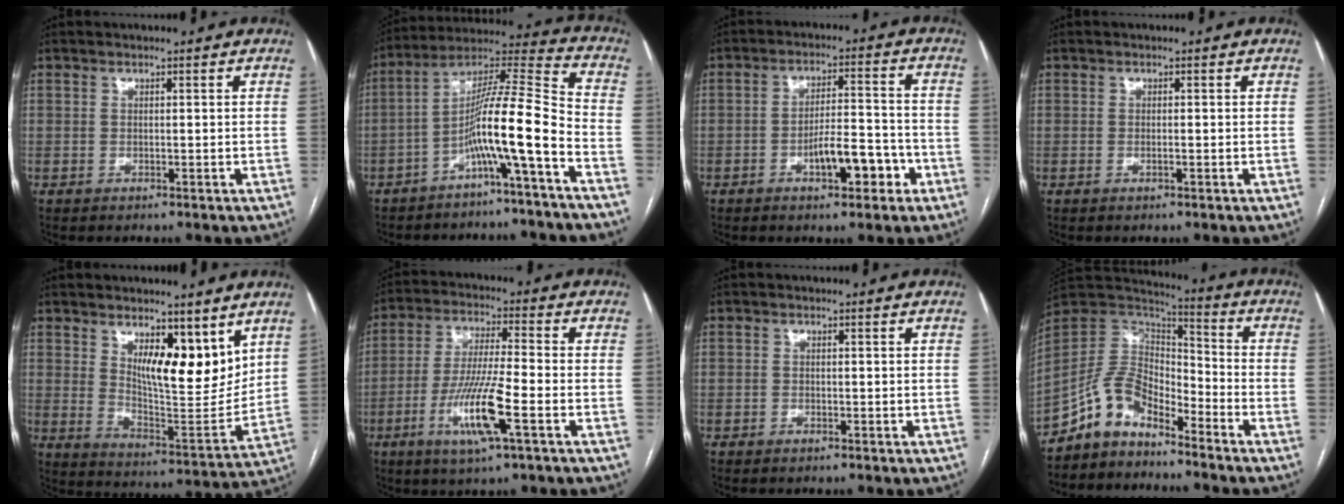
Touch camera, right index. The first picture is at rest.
{"total": 12.7, "force": [-5.6, -0.7, 11.4], "torque": [-0.197, 0.020, -0.104]}
{"total": 7.6, "force": [-3.5, 2.3, 6.3], "torque": [-0.102, 0.017, -0.051]}
{"total": 0.7, "force": [-0.2, 0.0, 0.6], "torque": [-0.014, 0.000, -0.002]}
{"total": 11.9, "force": [6.6, 4.0, 9.1], "torque": [-0.139, -0.015, 0.121]}
{"total": 11.4, "force": [-4.3, 0.4, 10.5], "torque": [-0.208, -0.014, -0.081]}
{"total": 0.5, "force": [-0.4, 0.2, 0.2], "torque": [-0.002, 0.001, -0.007]}
{"total": 9.8, "force": [-7.7, 4.5, 4.0], "torque": [-0.080, 0.041, -0.152]}